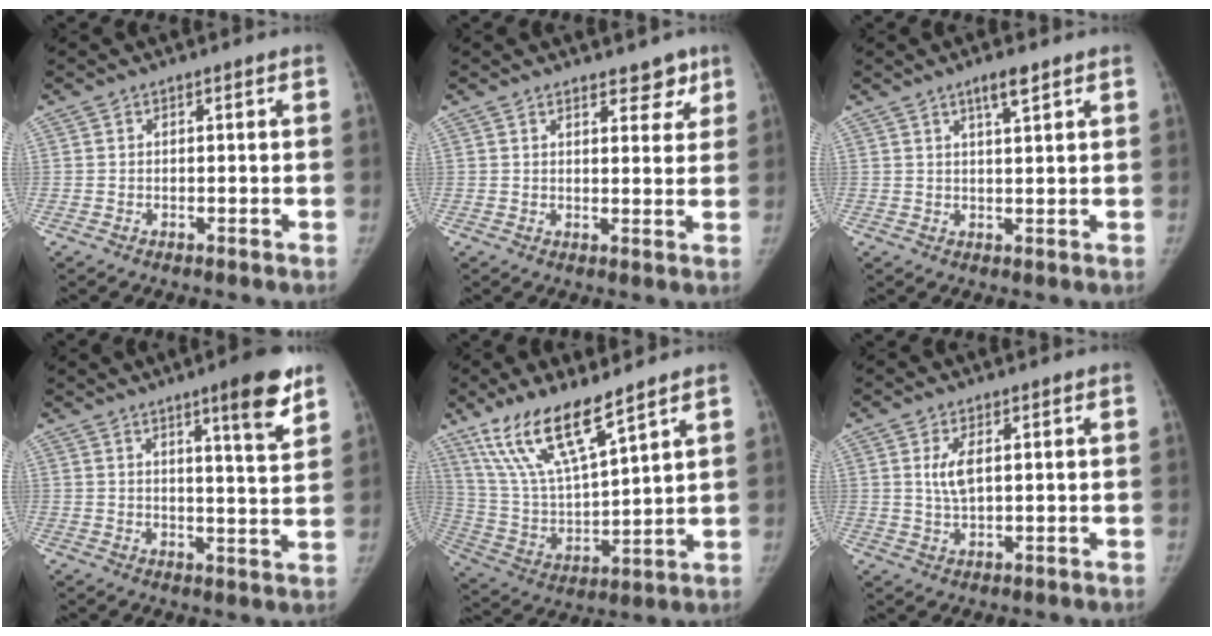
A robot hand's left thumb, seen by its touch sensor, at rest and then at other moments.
{"total": 4.7, "force": [3.5, 2.3, 2.2], "torque": [0.003, -0.021, 0.050]}
{"total": 3.8, "force": [2.5, 0.5, 2.8], "torque": [-0.047, -0.015, 0.046]}
{"total": 9.8, "force": [6.3, 1.1, 7.5], "torque": [-0.088, -0.040, 0.087]}
{"total": 16.4, "force": [11.4, 3.9, 11.2], "torque": [-0.203, -0.055, 0.235]}
{"total": 4.1, "force": [1.3, 1.6, 3.5], "torque": [-0.070, -0.010, 0.031]}